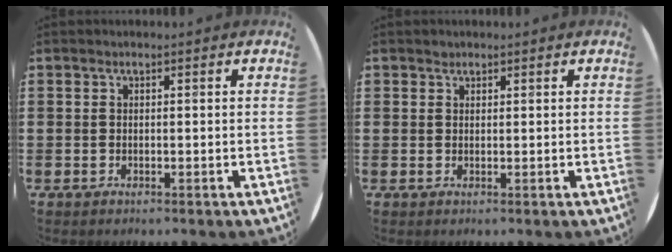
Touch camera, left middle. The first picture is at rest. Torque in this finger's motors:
{"motor_torque": [0.32, -0.13, 0.00, 0.00]}